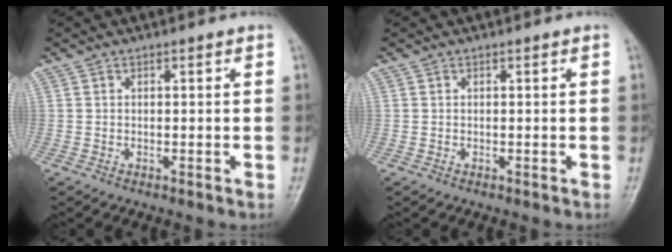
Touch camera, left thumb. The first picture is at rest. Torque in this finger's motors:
{"motor_torque": [0.00, 0.00, 0.00, 0.00, 0.00]}